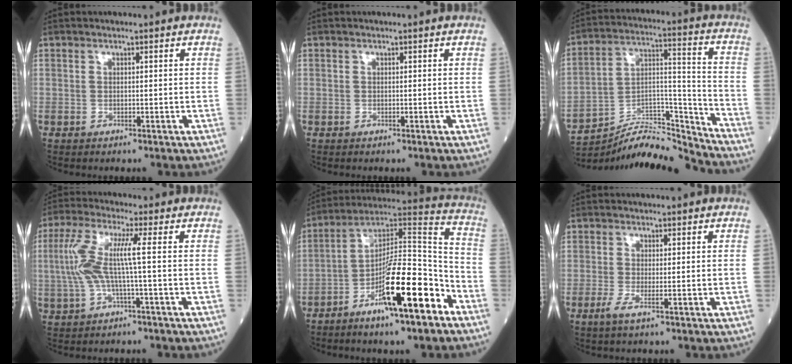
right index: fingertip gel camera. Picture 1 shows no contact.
{"total": 0.0}
{"total": 14.5, "force": [-14.3, -0.5, 2.3], "torque": [-0.040, 0.050, -0.248]}
{"total": 7.2, "force": [0.0, 0.0, 7.2], "torque": [-0.166, 0.022, -0.001]}
{"total": 17.5, "force": [-8.6, 2.3, 15.0], "torque": [-0.258, 0.001, -0.141]}
{"total": 1.9, "force": [-0.8, -0.1, 1.7], "torque": [-0.040, -0.006, -0.015]}